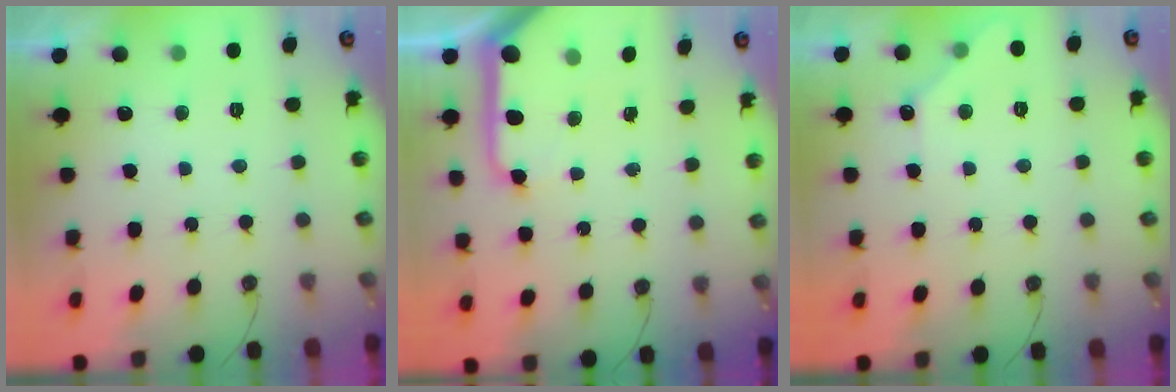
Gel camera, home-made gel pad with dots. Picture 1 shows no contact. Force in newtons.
{"total": 11.1, "press": 11.0, "slide": 1.3}
{"total": 4.8, "press": 4.8, "slide": 0.6}